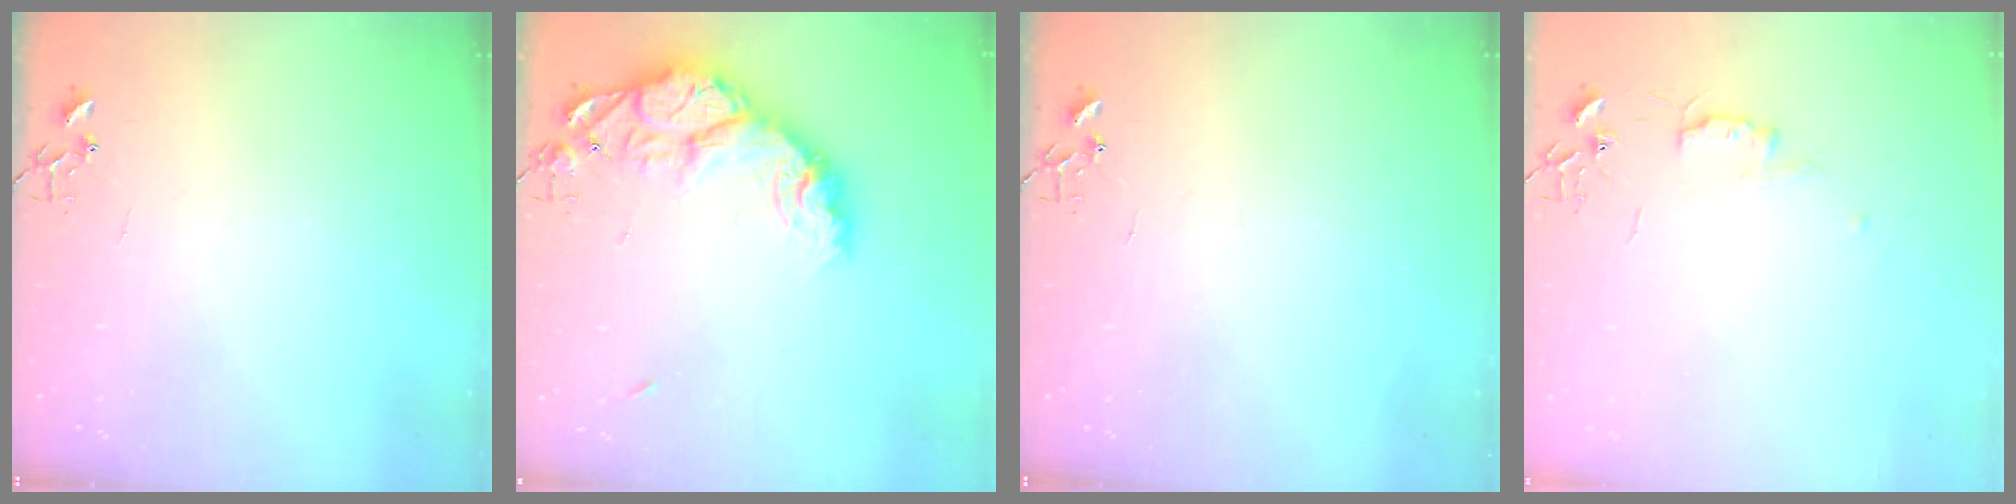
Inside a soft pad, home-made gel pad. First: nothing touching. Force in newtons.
{"total": 15.3, "press": 15.2, "slide": 1.3}
{"total": 0.0}
{"total": 5.8, "press": 5.7, "slide": 0.7}